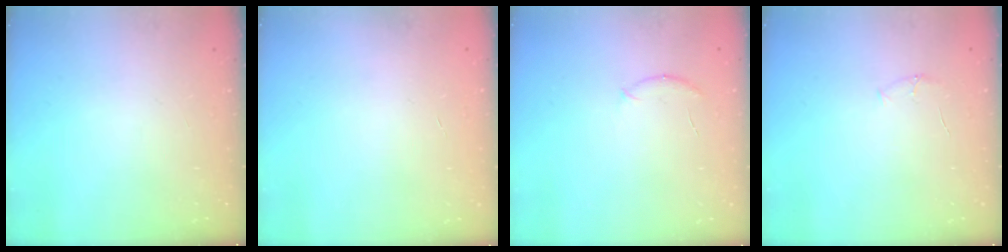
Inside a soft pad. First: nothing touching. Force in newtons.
{"total": 0.0}
{"total": 6.4, "press": 6.3, "slide": 1.5}
{"total": 4.2, "press": 4.0, "slide": 1.3}